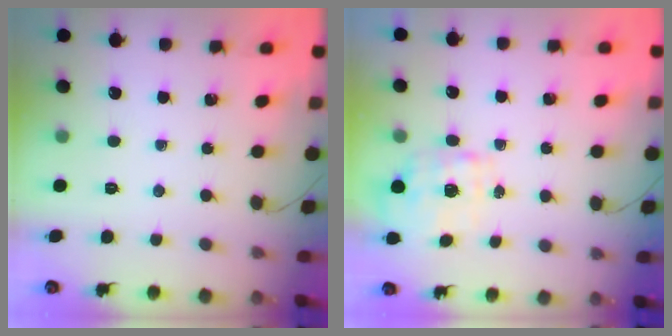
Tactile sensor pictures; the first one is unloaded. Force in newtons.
{"total": 1.9, "press": 1.8, "slide": 0.6}